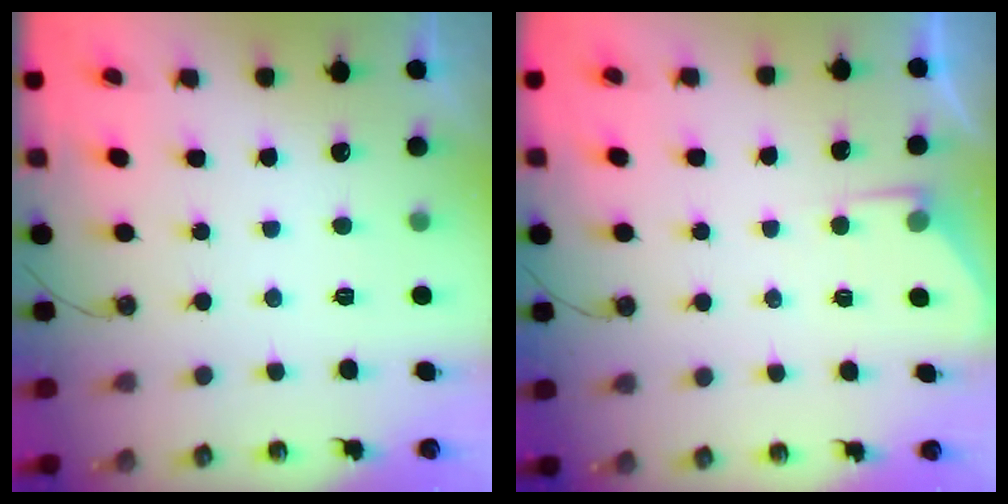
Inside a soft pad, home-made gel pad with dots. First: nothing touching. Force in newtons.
{"total": 3.5, "press": 3.5, "slide": 0.6}